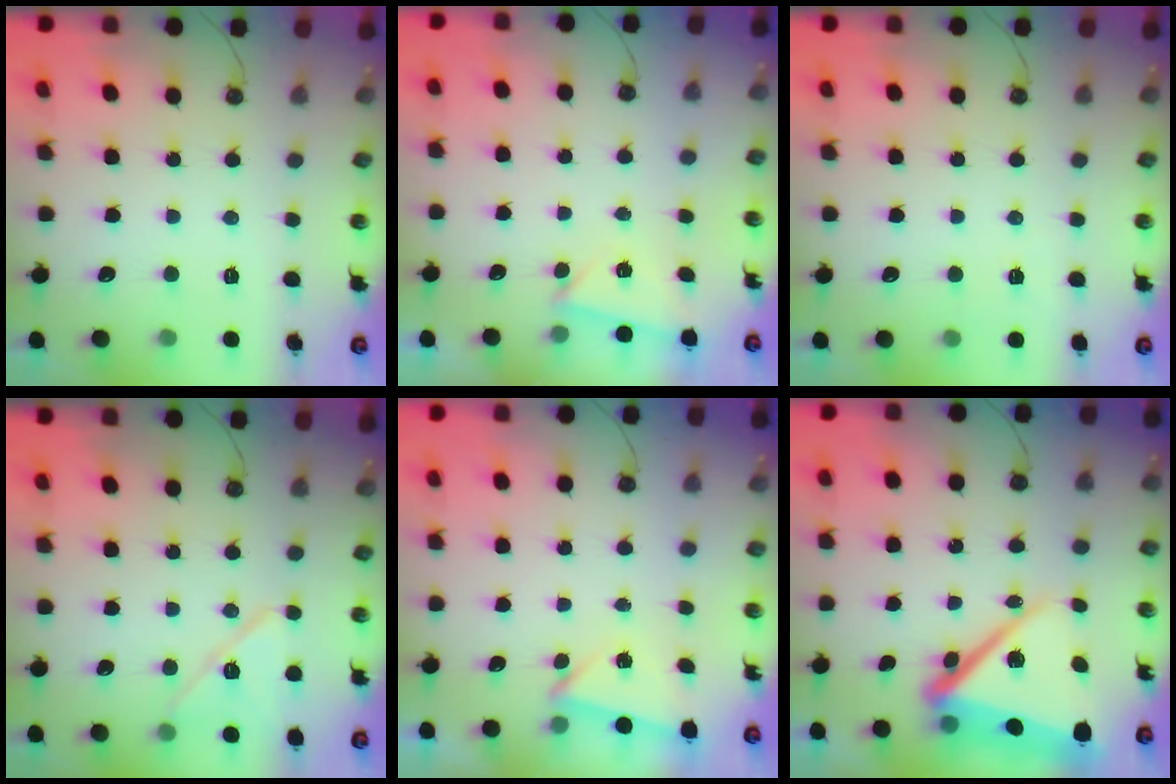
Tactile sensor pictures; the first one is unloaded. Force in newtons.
{"total": 2.6, "press": 2.6, "slide": 0.3}
{"total": 2.4, "press": 2.4, "slide": 0.4}
{"total": 11.4, "press": 11.3, "slide": 1.1}
{"total": 2.3, "press": 2.0, "slide": 1.2}
{"total": 16.9, "press": 16.8, "slide": 1.7}